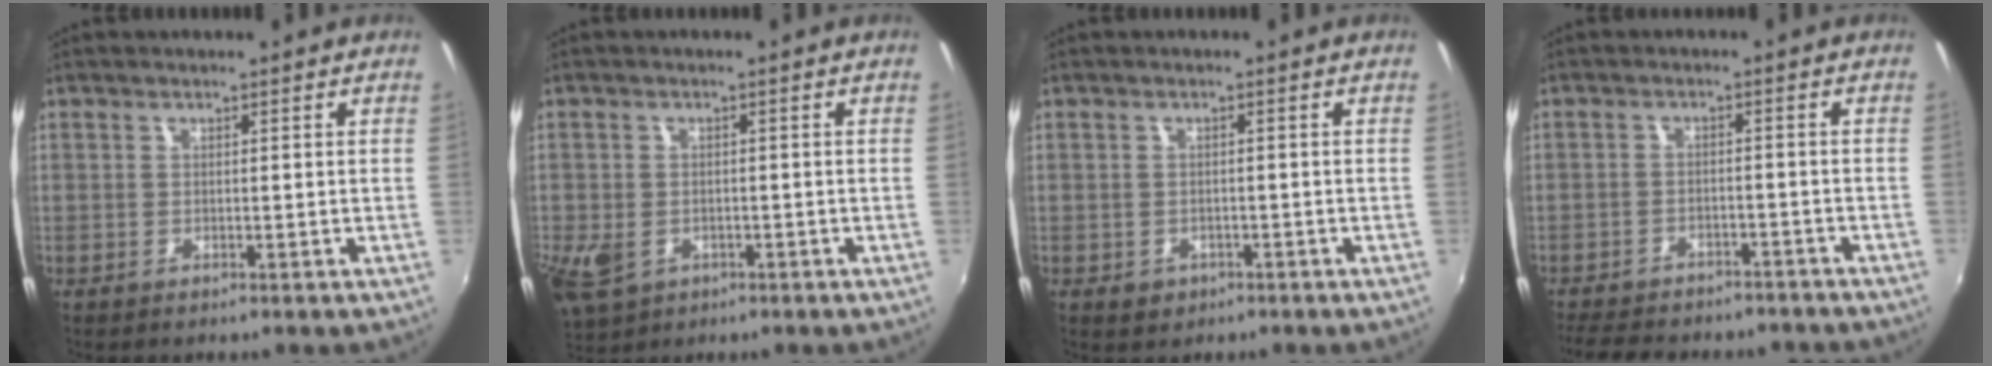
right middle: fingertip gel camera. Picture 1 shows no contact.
{"total": 7.8, "force": [-2.7, 5.7, 4.7], "torque": [-0.109, -0.022, -0.044]}
{"total": 2.4, "force": [-1.0, 2.0, 0.8], "torque": [-0.020, -0.003, -0.010]}
{"total": 14.9, "force": [-12.6, 5.2, 5.9], "torque": [-0.136, -0.017, -0.174]}